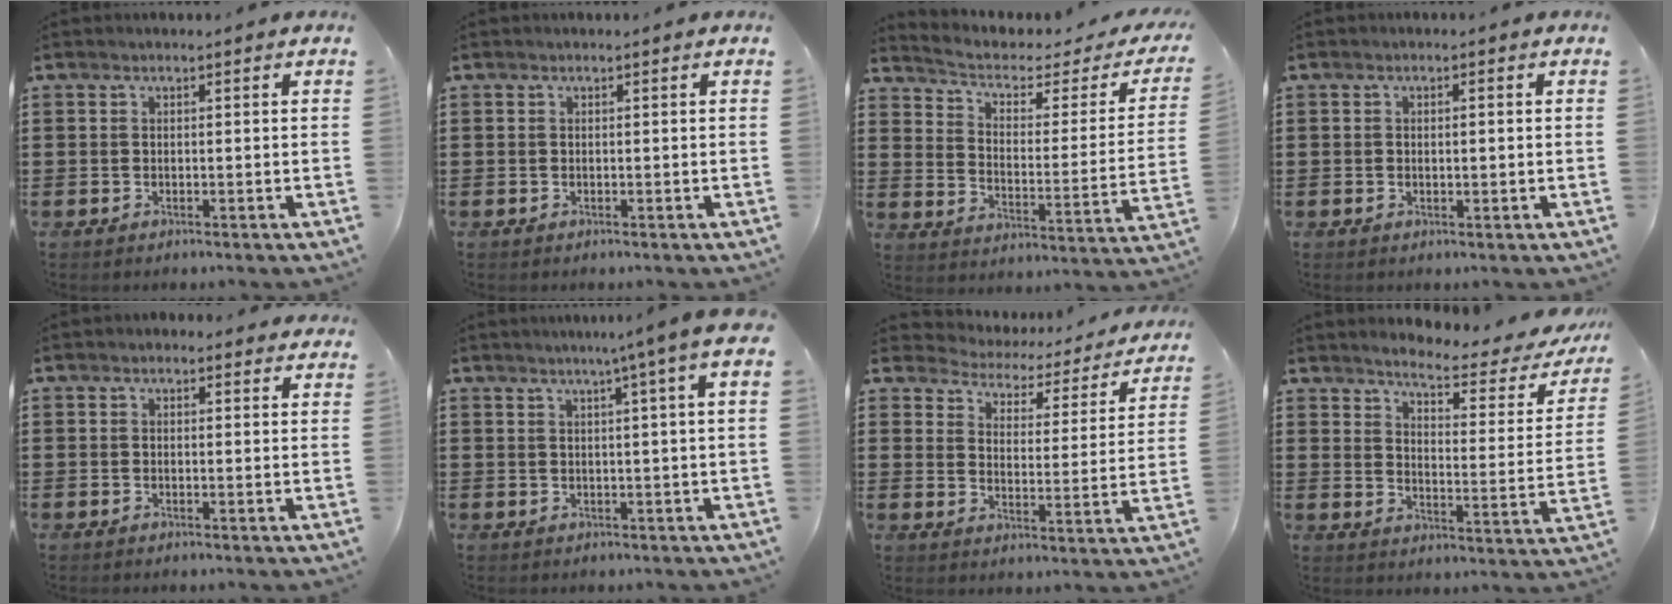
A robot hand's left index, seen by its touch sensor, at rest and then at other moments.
{"total": 0.0}
{"total": 3.3, "force": [1.9, 1.6, 2.3], "torque": [-0.059, -0.017, 0.023]}
{"total": 0.9, "force": [0.1, 0.2, 0.9], "torque": [-0.017, -0.002, 0.002]}
{"total": 1.1, "force": [0.7, 0.8, 0.4], "torque": [-0.011, 0.007, 0.012]}
{"total": 4.6, "force": [2.1, -0.7, 4.0], "torque": [-0.069, -0.006, 0.031]}
{"total": 2.8, "force": [2.7, 0.8, 0.0], "torque": [-0.023, -0.027, 0.037]}
{"total": 4.6, "force": [4.0, 0.5, 2.3], "torque": [-0.058, -0.031, 0.057]}